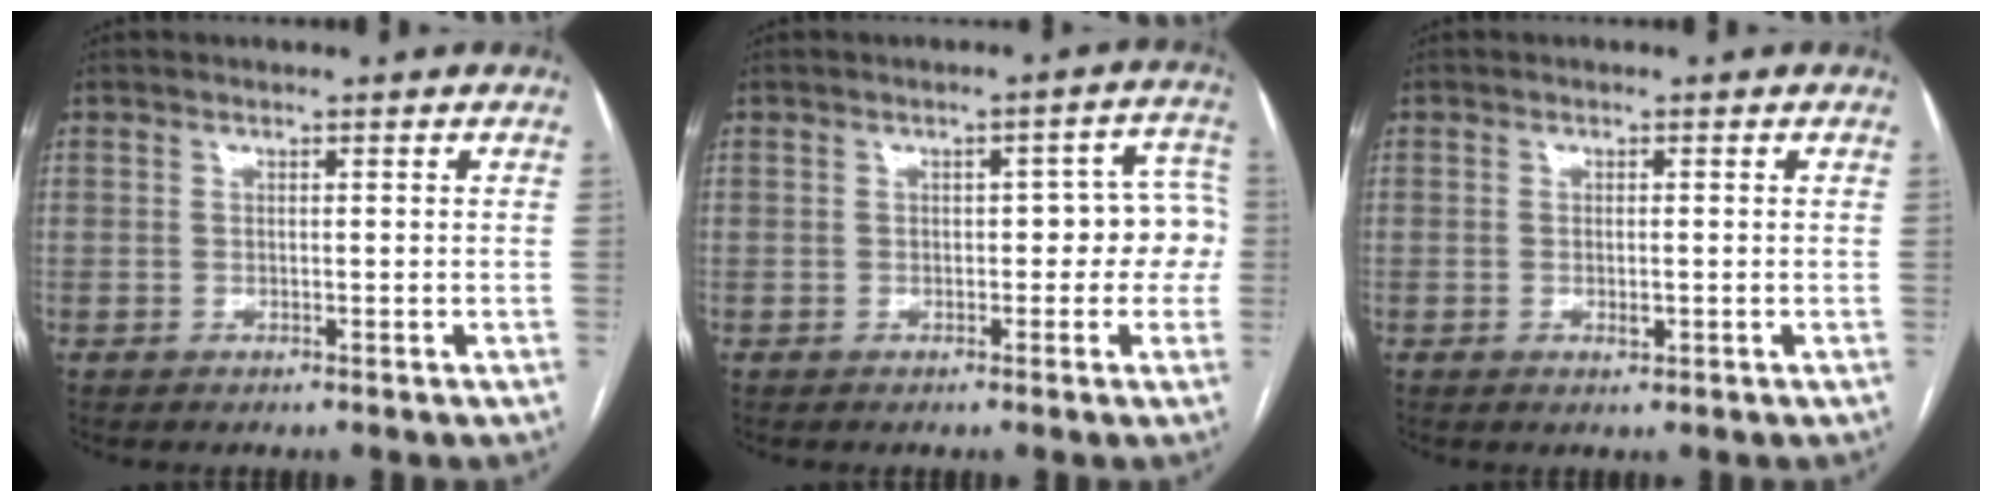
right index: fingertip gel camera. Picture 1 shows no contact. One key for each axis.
{"total": 6.6, "fx": -0.4, "fy": 3.0, "fz": 5.9, "tx": -0.052, "ty": 0.037, "tz": -0.005}
{"total": 1.4, "fx": -0.3, "fy": 0.5, "fz": 1.3, "tx": -0.022, "ty": -0.002, "tz": -0.003}